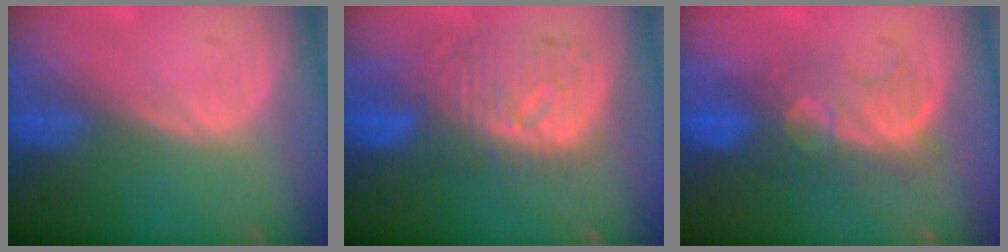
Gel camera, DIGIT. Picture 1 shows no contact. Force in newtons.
{"total": 9.8, "press": 9.0, "slide": 3.8}
{"total": 8.2, "press": 7.9, "slide": 2.2}